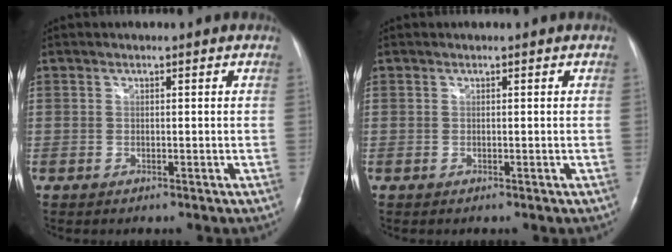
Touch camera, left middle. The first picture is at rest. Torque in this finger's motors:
{"motor_torque": [0.00, 0.00, 0.00, 0.00]}